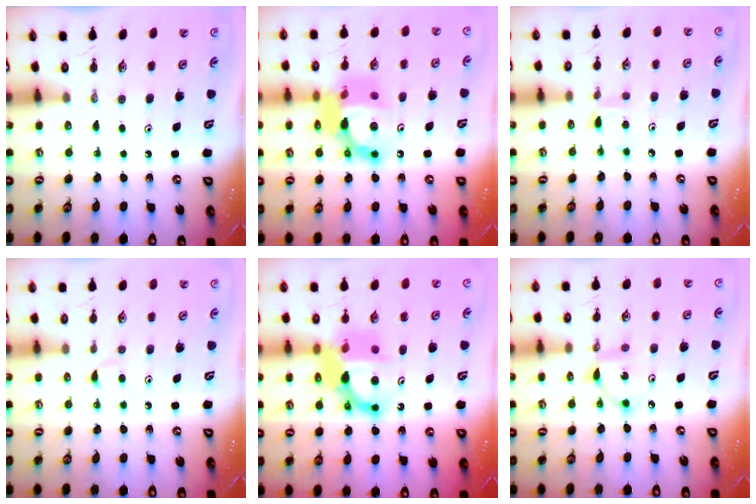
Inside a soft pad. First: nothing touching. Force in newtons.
{"total": 15.2, "press": 15.1, "slide": 1.6}
{"total": 5.0, "press": 5.0, "slide": 0.6}
{"total": 3.8, "press": 3.8, "slide": 0.5}
{"total": 12.4, "press": 12.3, "slide": 1.6}
{"total": 6.2, "press": 6.2, "slide": 0.2}